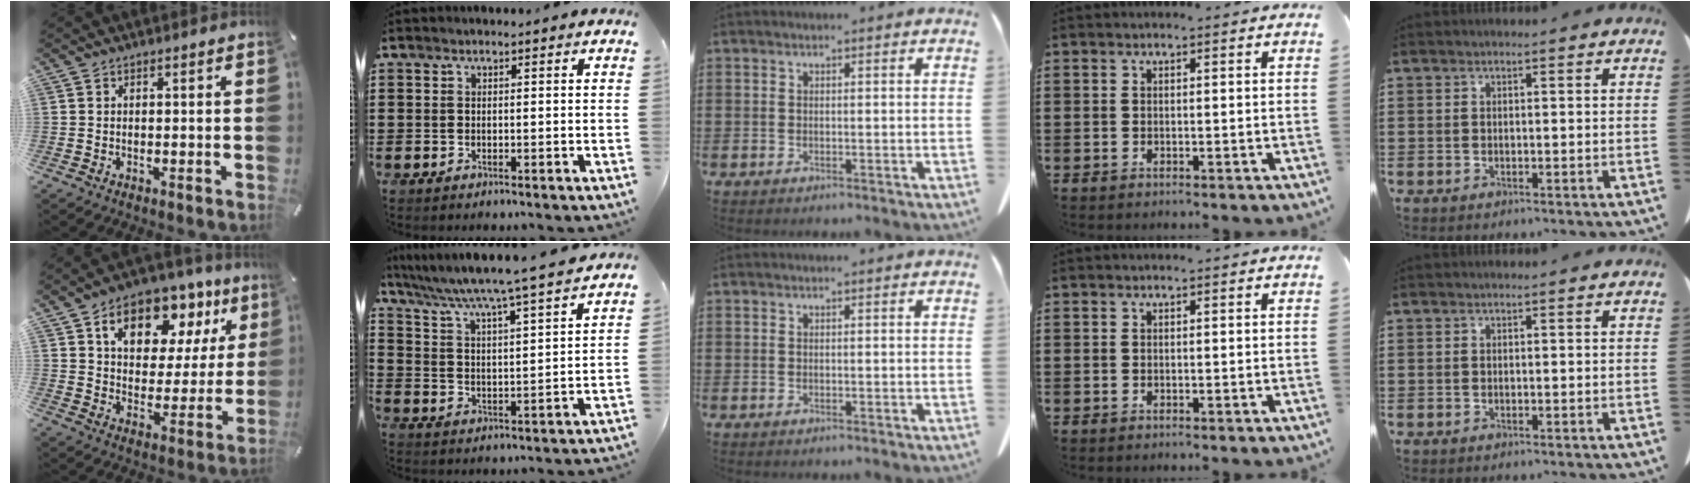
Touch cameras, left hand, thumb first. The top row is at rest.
{"thumb": {"total": 14.5, "force": [8.8, 9.1, 7.1], "torque": [-0.109, -0.050, 0.152]}, "index": {"total": 5.0, "force": [4.4, -1.1, 2.0], "torque": [-0.059, -0.046, 0.064]}}